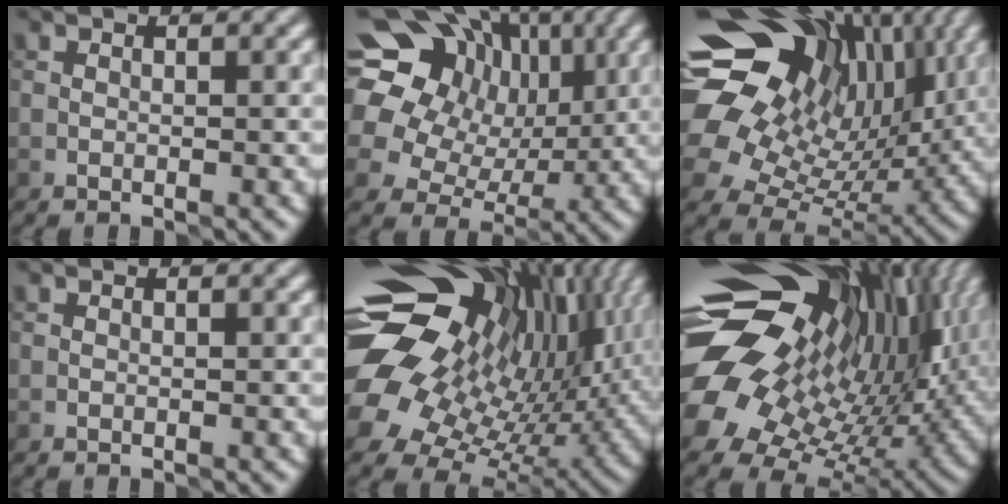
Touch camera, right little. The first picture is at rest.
{"total": 18.2, "force": [6.6, 15.2, 7.6], "torque": [-0.191, 0.051, 0.089]}
{"total": 18.6, "force": [7.2, 12.8, 11.5], "torque": [-0.250, 0.040, 0.132]}
{"total": 0.0}
{"total": 17.5, "force": [5.7, 10.8, 12.5], "torque": [-0.226, 0.013, 0.110]}
{"total": 17.9, "force": [4.9, 10.0, 13.9], "torque": [-0.248, 0.003, 0.102]}